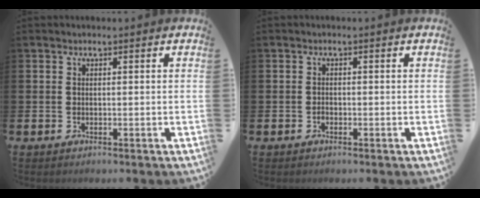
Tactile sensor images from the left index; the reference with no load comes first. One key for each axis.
{"total": 0.8, "fx": -0.5, "fy": 0.6, "fz": 0.3, "tx": -0.007, "ty": 0.001, "tz": -0.011}